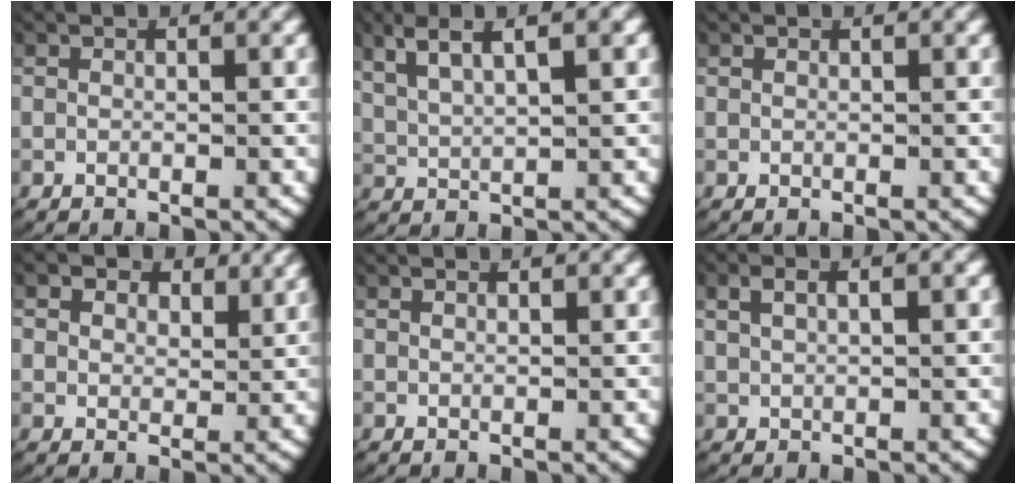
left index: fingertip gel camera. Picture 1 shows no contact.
{"total": 5.9, "force": [3.5, 2.6, 4.0], "torque": [-0.076, 0.015, 0.063]}
{"total": 0.0}
{"total": 2.8, "force": [1.9, 1.6, 1.2], "torque": [-0.027, -0.008, 0.035]}
{"total": 0.8, "force": [0.8, -0.3, 0.1], "torque": [-0.003, -0.003, 0.017]}
{"total": 2.1, "force": [1.1, 0.7, 1.6], "torque": [-0.031, 0.005, 0.026]}